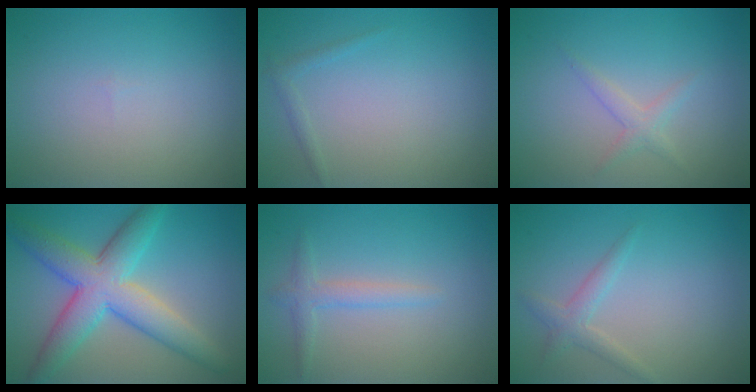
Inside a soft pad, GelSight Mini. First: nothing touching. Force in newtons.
{"total": 0.8, "press": 0.8, "slide": 0.1}
{"total": 1.4, "press": 1.4, "slide": 0.0}
{"total": 7.5, "press": 7.5, "slide": 0.2}
{"total": 1.8, "press": 1.8, "slide": 0.1}
{"total": 1.7, "press": 1.7, "slide": 0.0}